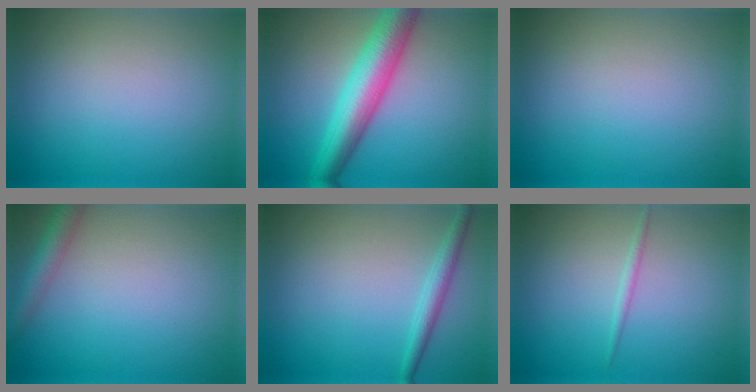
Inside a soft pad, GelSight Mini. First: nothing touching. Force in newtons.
{"total": 6.9, "press": 6.9, "slide": 0.0}
{"total": 0.0}
{"total": 3.0, "press": 3.0, "slide": 0.1}
{"total": 1.9, "press": 1.9, "slide": 0.2}
{"total": 0.8, "press": 0.8, "slide": 0.0}